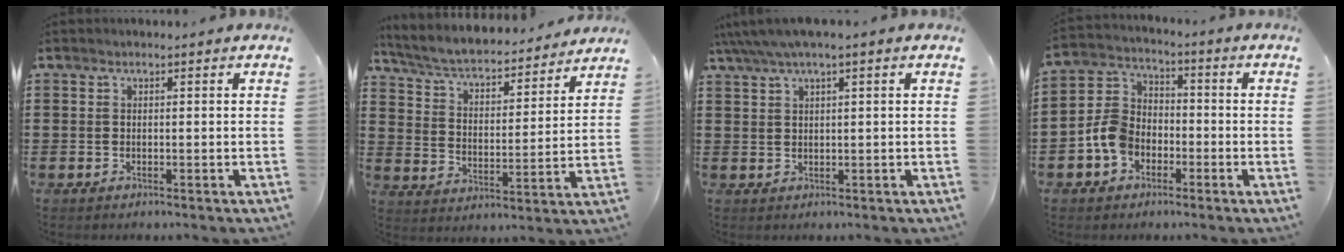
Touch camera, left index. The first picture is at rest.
{"total": 4.9, "force": [4.5, 0.6, 1.7], "torque": [-0.057, -0.035, 0.071]}
{"total": 2.5, "force": [1.3, 0.2, 2.2], "torque": [-0.044, 0.001, 0.023]}
{"total": 7.0, "force": [-3.1, 5.2, 3.6], "torque": [-0.101, 0.012, -0.065]}